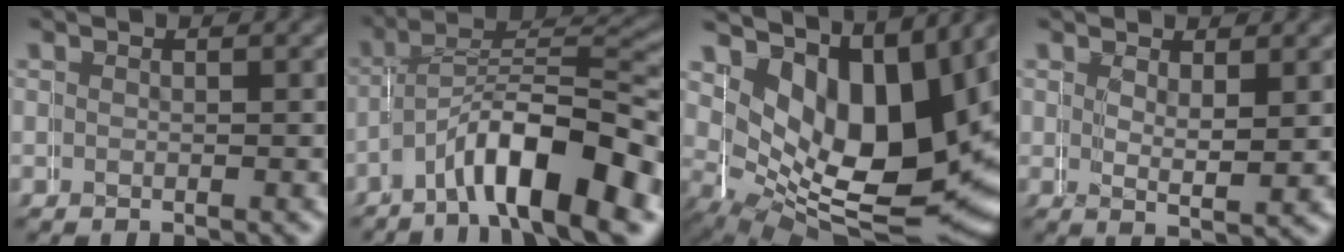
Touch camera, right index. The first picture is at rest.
{"total": 9.3, "force": [-3.5, 4.7, 7.3], "torque": [-0.126, -0.018, -0.047]}
{"total": 13.8, "force": [1.0, 8.1, 11.2], "torque": [-0.212, -0.064, 0.051]}
{"total": 1.5, "force": [1.3, -0.1, 0.8], "torque": [-0.023, -0.014, 0.031]}